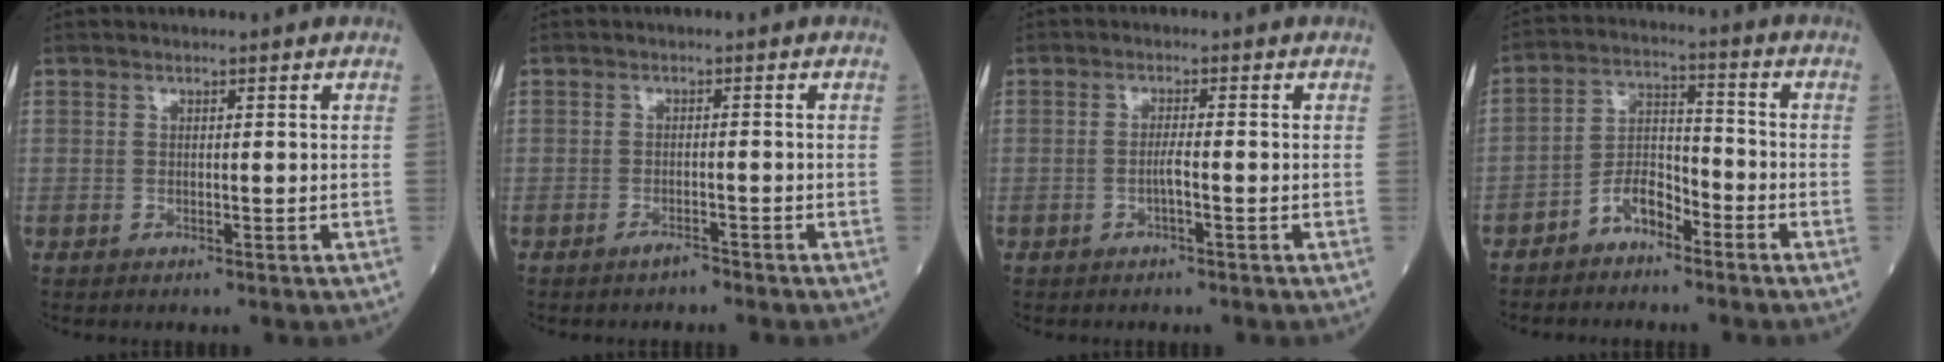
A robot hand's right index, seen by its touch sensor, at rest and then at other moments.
{"total": 1.5, "force": [-1.4, 0.4, 0.6], "torque": [-0.011, -0.001, -0.020]}
{"total": 1.6, "force": [-0.7, 0.0, 1.5], "torque": [-0.026, 0.003, -0.016]}
{"total": 5.9, "force": [-4.2, 2.6, 3.2], "torque": [-0.061, 0.014, -0.084]}